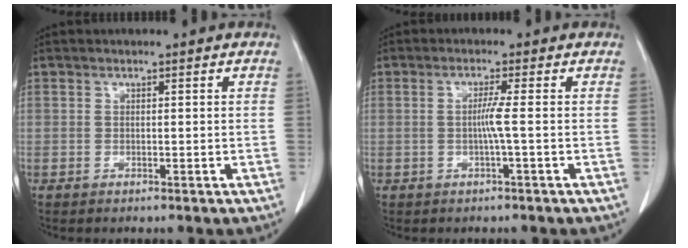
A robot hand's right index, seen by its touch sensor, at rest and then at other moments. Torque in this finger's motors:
{"motor_torque": [0.36, 0.04, 0.10, 0.05]}